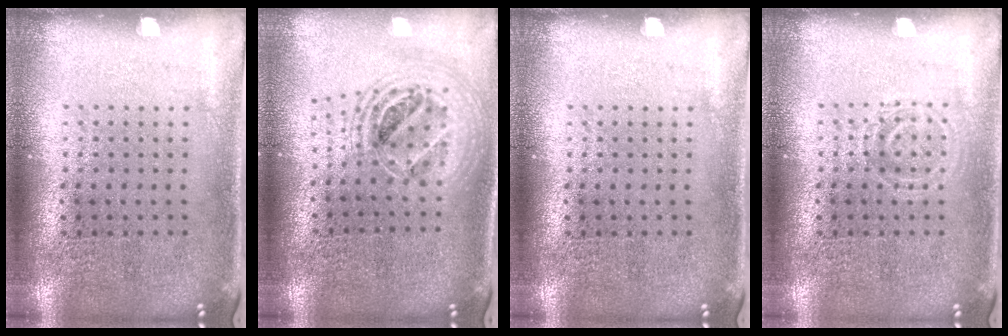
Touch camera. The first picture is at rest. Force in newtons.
{"total": 2.0, "press": 1.6, "slide": 1.2}
{"total": 0.0}
{"total": 1.2, "press": 1.2, "slide": 0.3}